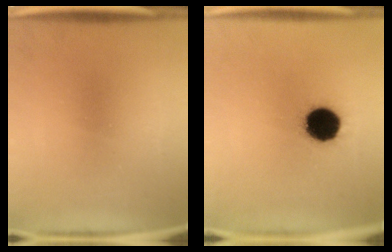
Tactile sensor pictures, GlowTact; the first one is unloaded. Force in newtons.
{"total": 14.3}